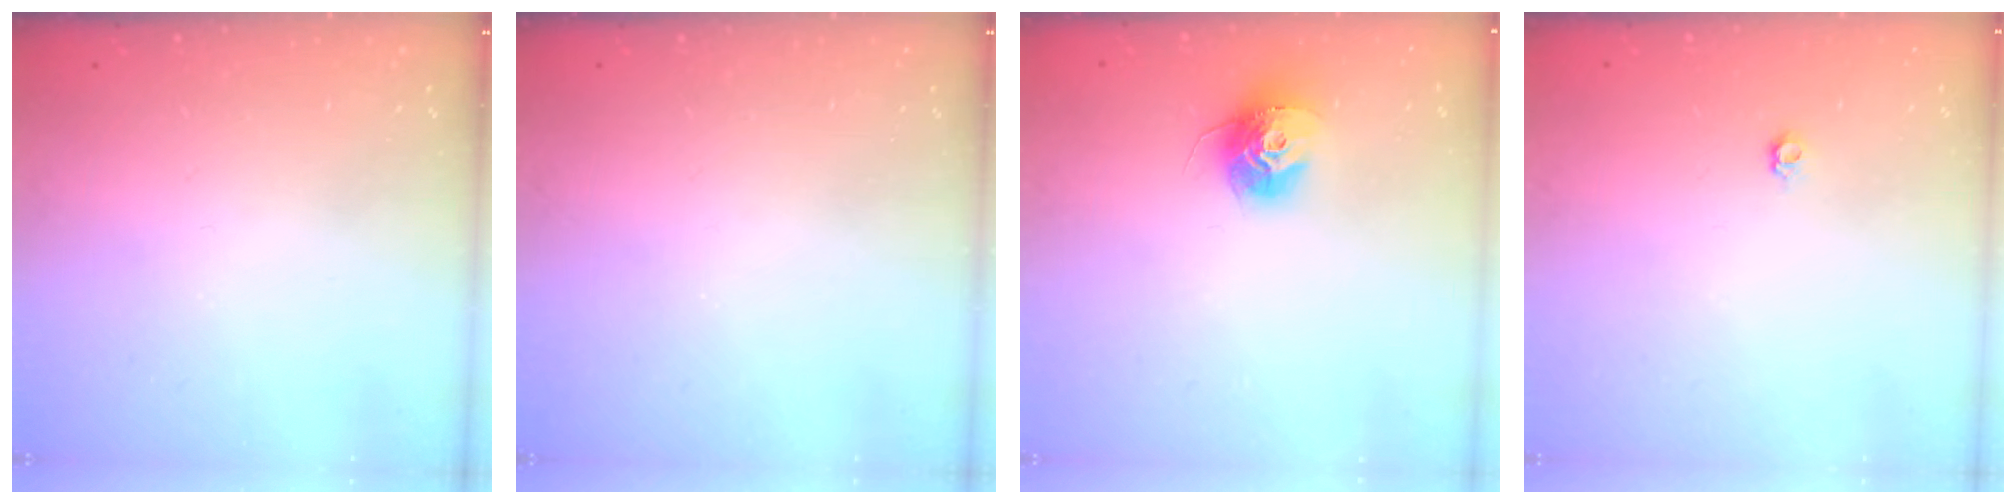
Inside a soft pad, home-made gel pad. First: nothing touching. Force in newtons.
{"total": 0.0}
{"total": 11.8, "press": 11.8, "slide": 0.9}
{"total": 3.5, "press": 3.5, "slide": 0.4}